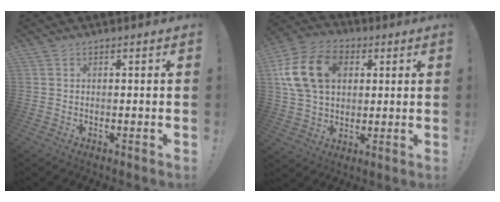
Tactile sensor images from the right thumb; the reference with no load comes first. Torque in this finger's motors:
{"motor_torque": [1.16, 2.53, 0.45, -0.21, 0.41]}